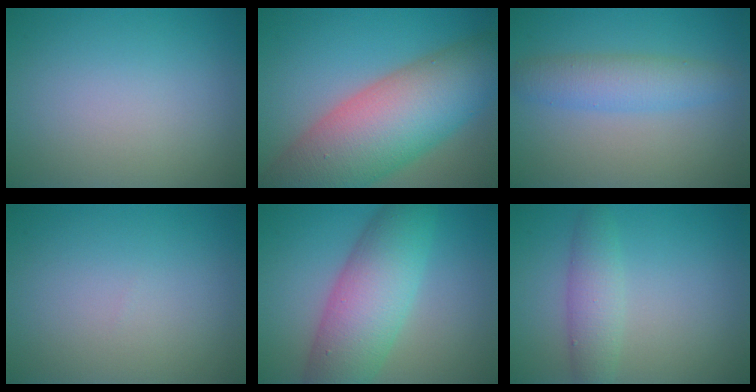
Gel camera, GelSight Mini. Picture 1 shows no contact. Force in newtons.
{"total": 13.2, "press": 13.2, "slide": 0.5}
{"total": 3.5, "press": 3.5, "slide": 0.0}
{"total": 0.0}
{"total": 8.3, "press": 8.3, "slide": 0.1}
{"total": 2.9, "press": 2.9, "slide": 0.0}